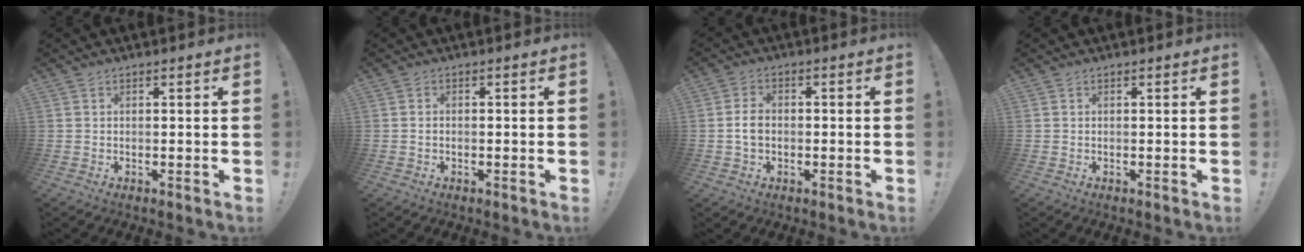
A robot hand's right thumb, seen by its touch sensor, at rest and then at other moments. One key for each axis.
{"total": 0.9, "fx": -0.5, "fy": 0.6, "fz": 0.4, "tx": -0.008, "ty": 0.004, "tz": -0.008}
{"total": 4.9, "fx": -0.6, "fy": 3.4, "fz": 3.4, "tx": -0.051, "ty": 0.007, "tz": -0.013}
{"total": 0.0}